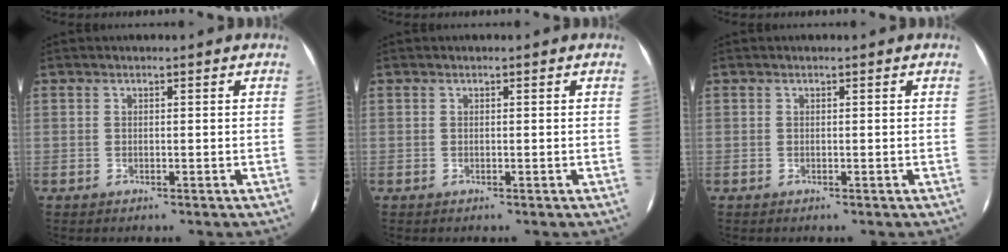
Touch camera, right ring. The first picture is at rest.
{"total": 0.0}
{"total": 0.0}